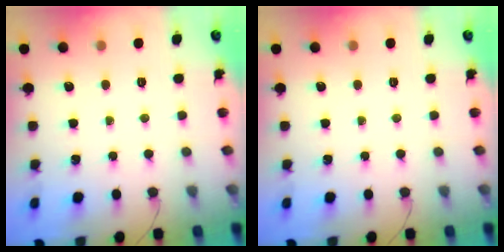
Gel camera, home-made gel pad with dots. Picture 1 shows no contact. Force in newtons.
{"total": 0.0}